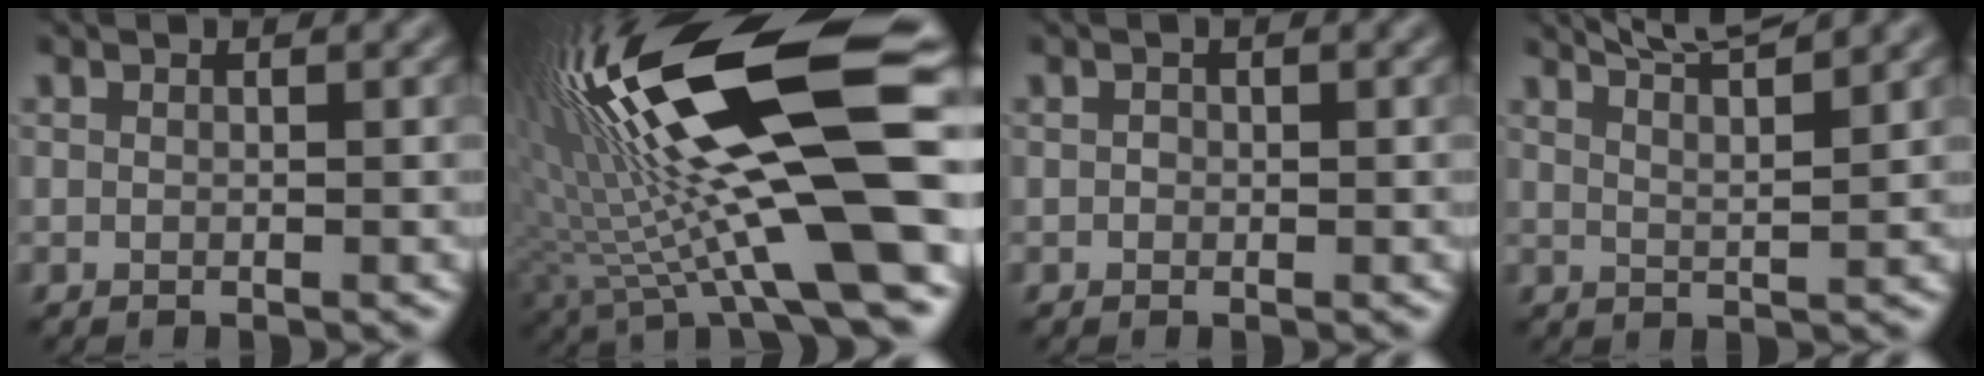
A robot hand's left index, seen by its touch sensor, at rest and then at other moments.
{"total": 19.9, "force": [3.8, 5.3, 18.8], "torque": [-0.332, 0.002, 0.069]}
{"total": 0.5, "force": [0.0, 0.4, 0.2], "torque": [-0.003, -0.002, -0.002]}
{"total": 6.2, "force": [5.0, 1.3, 3.5], "torque": [-0.028, 0.026, 0.041]}